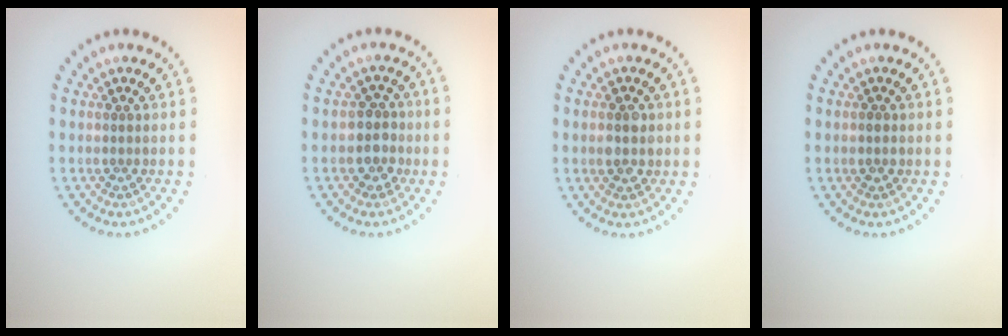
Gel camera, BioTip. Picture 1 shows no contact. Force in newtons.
{"total": 2.2, "press": 1.9, "slide": 1.0}
{"total": 1.9, "press": 1.9, "slide": 0.2}
{"total": 1.0, "press": 1.0, "slide": 0.2}